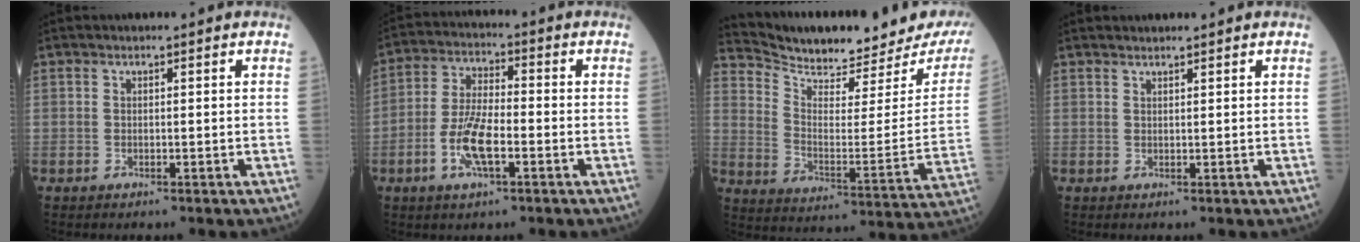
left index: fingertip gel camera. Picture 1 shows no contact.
{"total": 8.0, "force": [-3.0, 2.4, 7.0], "torque": [-0.147, -0.004, -0.061]}
{"total": 20.9, "force": [19.7, 3.8, 5.9], "torque": [-0.104, -0.077, 0.267]}
{"total": 1.7, "force": [1.6, 0.2, 0.4], "torque": [-0.005, 0.015, 0.028]}